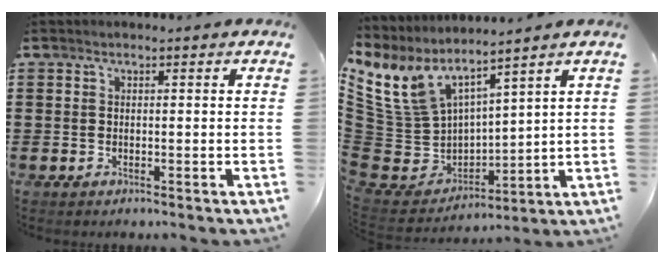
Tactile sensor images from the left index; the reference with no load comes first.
{"total": 9.6, "force": [6.0, 5.5, 5.1], "torque": [-0.158, -0.045, 0.113]}